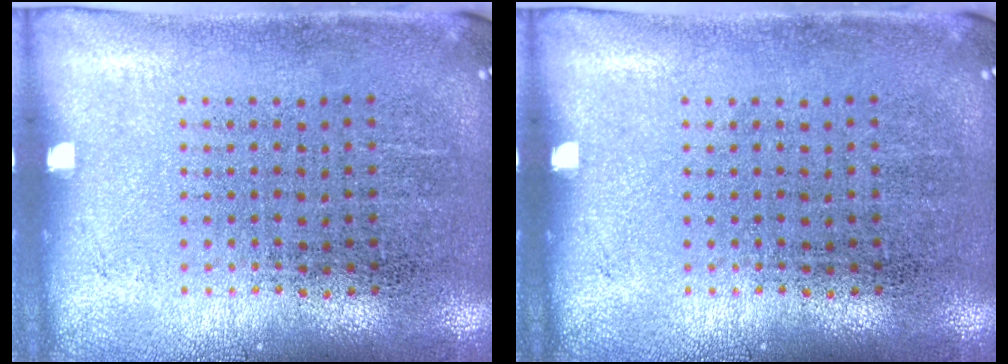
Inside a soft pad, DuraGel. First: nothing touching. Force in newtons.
{"total": 0.0}